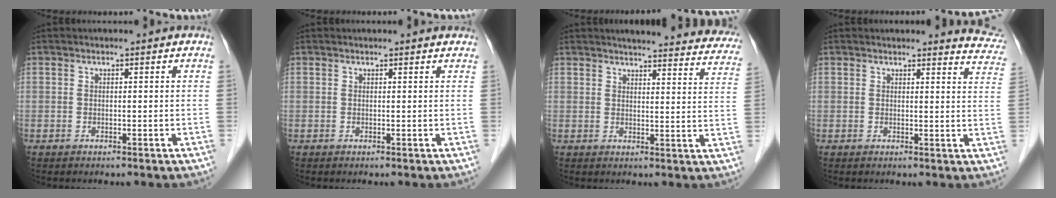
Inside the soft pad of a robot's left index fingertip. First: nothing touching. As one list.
[{"total": 2.0, "force": [1.9, 0.3, 0.4], "torque": [-0.012, 0.013, 0.017]}, {"total": 24.0, "force": [22.5, 3.5, 7.4], "torque": [-0.084, -0.054, 0.245]}, {"total": 7.0, "force": [6.9, 1.0, 0.4], "torque": [0.020, -0.036, 0.041]}]